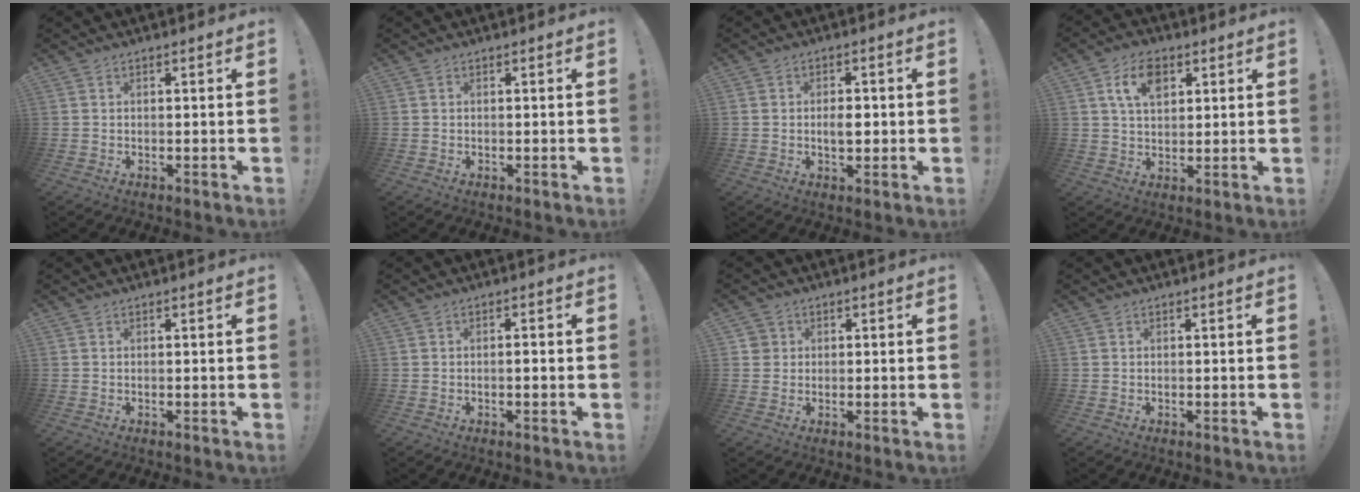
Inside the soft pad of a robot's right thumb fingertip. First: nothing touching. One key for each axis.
{"total": 0.0}
{"total": 4.0, "fx": -0.3, "fy": 2.6, "fz": 3.0, "tx": -0.032, "ty": 0.000, "tz": -0.011}
{"total": 9.1, "fx": 4.0, "fy": 5.7, "fz": 5.9, "tx": -0.102, "ty": 0.004, "tz": 0.073}
{"total": 0.0}
{"total": 1.3, "fx": -0.5, "fy": 0.3, "fz": 1.2, "tx": -0.013, "ty": -0.001, "tz": -0.011}
{"total": 2.7, "fx": 0.5, "fy": 2.7, "fz": 0.4, "tx": -0.004, "ty": 0.006, "tz": 0.009}
{"total": 0.0}